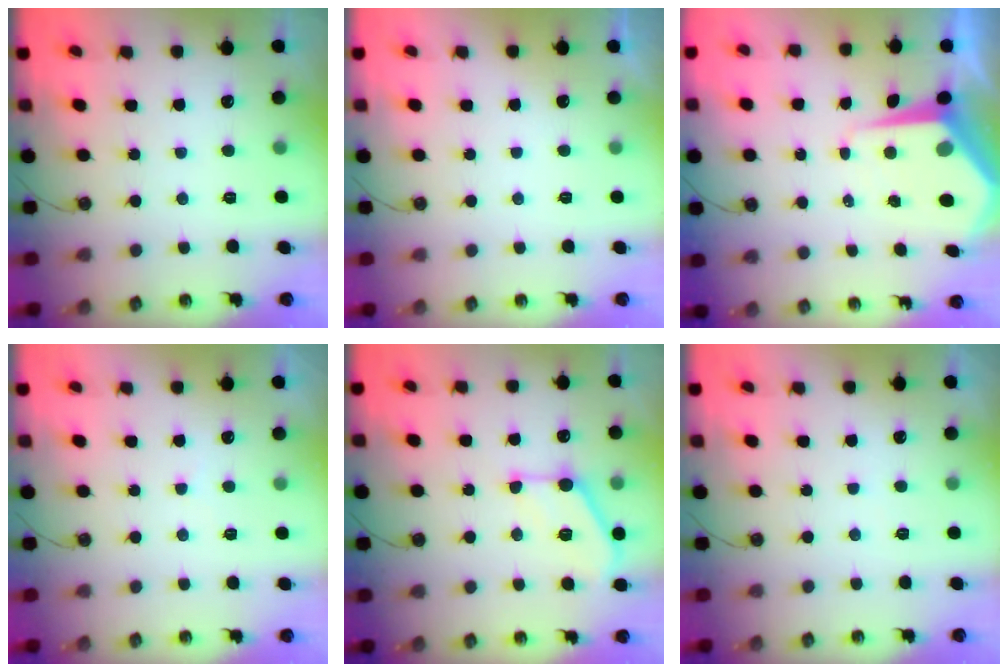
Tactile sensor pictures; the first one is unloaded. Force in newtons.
{"total": 0.0}
{"total": 8.6, "press": 8.6, "slide": 0.8}
{"total": 3.5, "press": 3.4, "slide": 0.6}
{"total": 13.4, "press": 13.4, "slide": 0.6}
{"total": 2.4, "press": 2.3, "slide": 0.4}